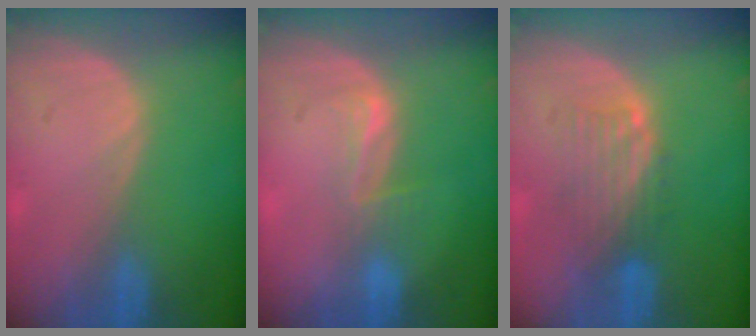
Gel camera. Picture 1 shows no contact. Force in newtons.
{"total": 2.7, "press": 2.3, "slide": 1.5}
{"total": 5.0, "press": 4.3, "slide": 2.6}